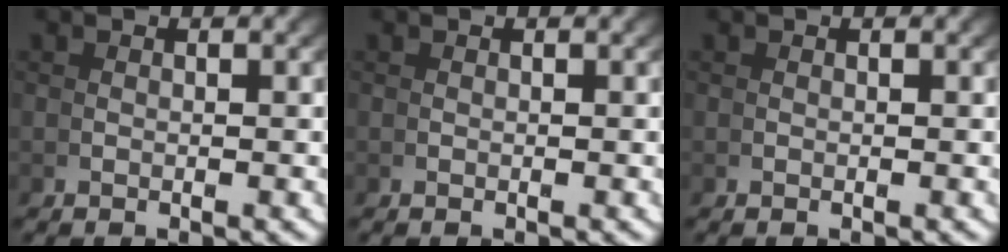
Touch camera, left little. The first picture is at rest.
{"total": 0.0}
{"total": 0.0}